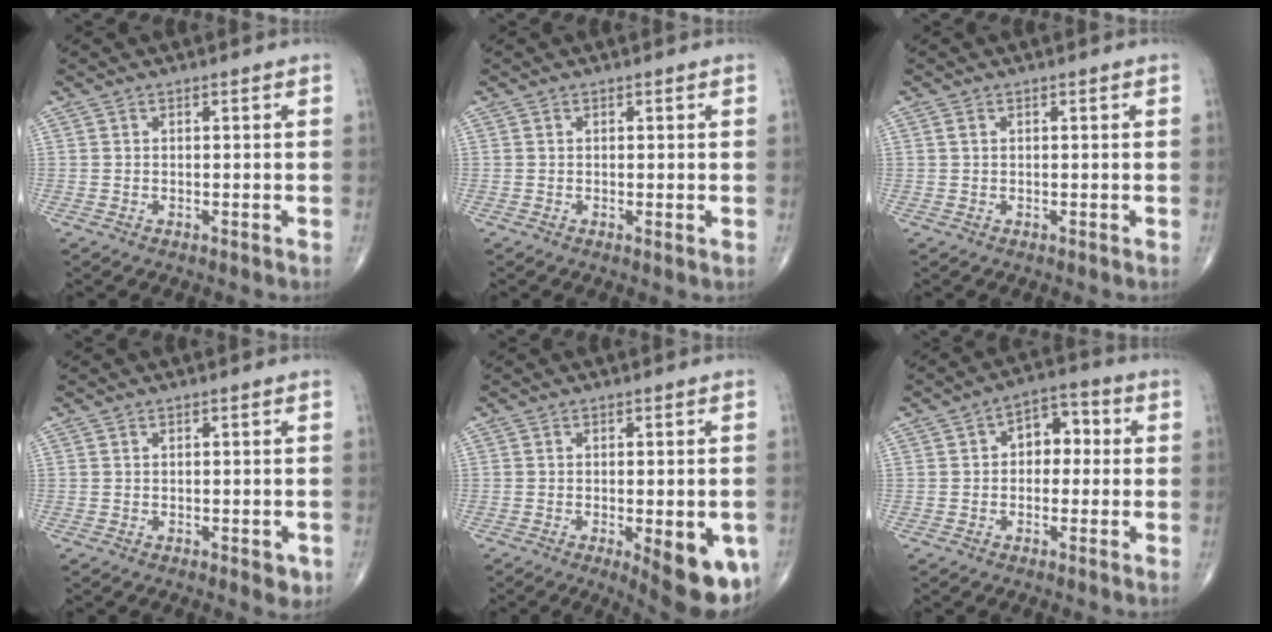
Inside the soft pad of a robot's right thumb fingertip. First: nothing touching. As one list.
[{"total": 0.6, "force": [-0.1, 0.0, 0.6], "torque": [-0.014, -0.005, -0.003]}, {"total": 0.6, "force": [0.2, 0.4, 0.4], "torque": [-0.010, 0.004, 0.003]}, {"total": 2.2, "force": [-0.8, 1.0, 1.8], "torque": [-0.010, -0.002, -0.007]}, {"total": 12.4, "force": [-4.3, 4.3, 10.8], "torque": [-0.112, -0.009, -0.044]}, {"total": 7.1, "force": [0.7, 4.9, 5.2], "torque": [-0.041, 0.025, -0.001]}]